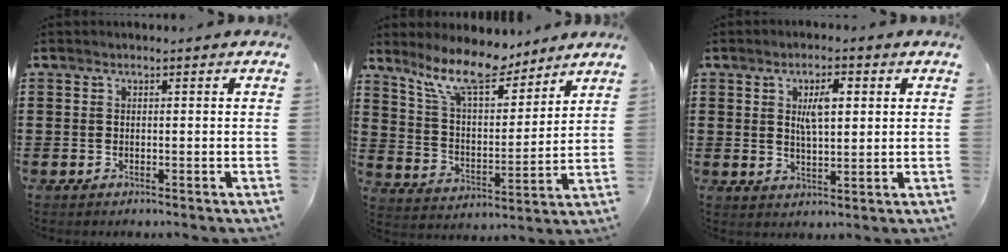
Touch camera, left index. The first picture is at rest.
{"total": 10.9, "force": [9.3, 2.5, 5.1], "torque": [-0.130, -0.041, 0.171]}
{"total": 4.7, "force": [1.7, 1.9, 4.0], "torque": [-0.078, 0.008, 0.024]}